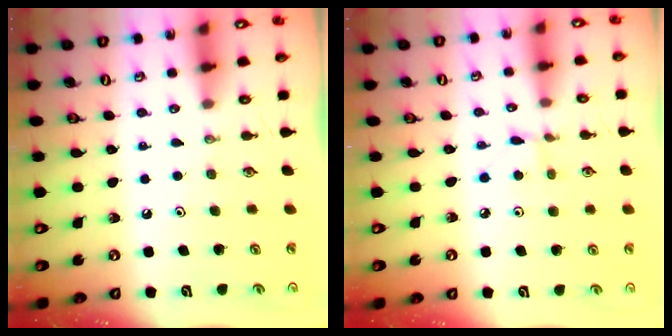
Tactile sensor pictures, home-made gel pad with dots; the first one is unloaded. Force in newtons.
{"total": 2.4, "press": 2.4, "slide": 0.3}